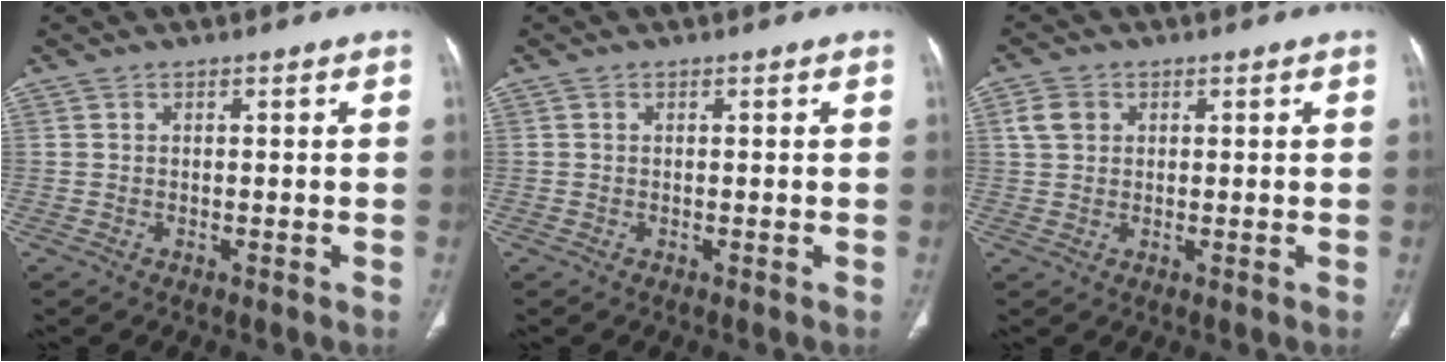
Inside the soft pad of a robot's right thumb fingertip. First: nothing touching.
{"total": 0.0}
{"total": 3.9, "force": [1.3, 3.1, 1.9], "torque": [-0.029, 0.003, 0.026]}